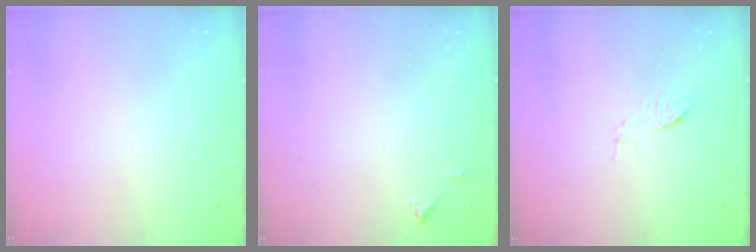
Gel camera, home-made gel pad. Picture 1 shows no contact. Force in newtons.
{"total": 3.5, "press": 3.5, "slide": 0.5}
{"total": 5.0, "press": 4.9, "slide": 1.2}